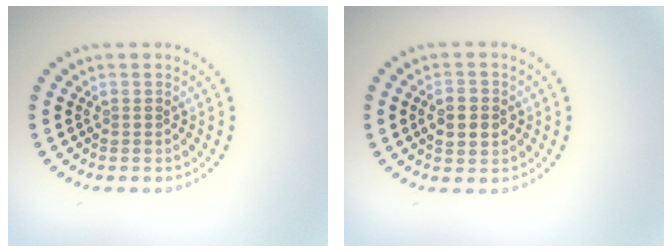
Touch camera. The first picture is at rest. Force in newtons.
{"total": 3.0, "press": 3.0, "slide": 0.1}